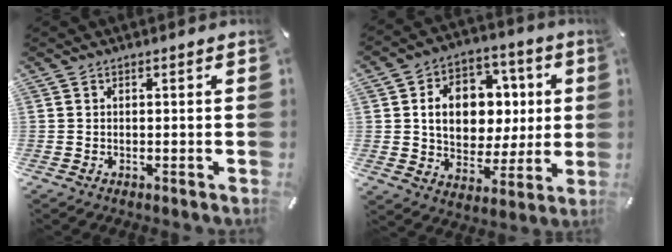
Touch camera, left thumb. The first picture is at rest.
{"total": 14.7, "force": [2.1, 12.1, 8.1], "torque": [-0.130, -0.005, 0.047]}